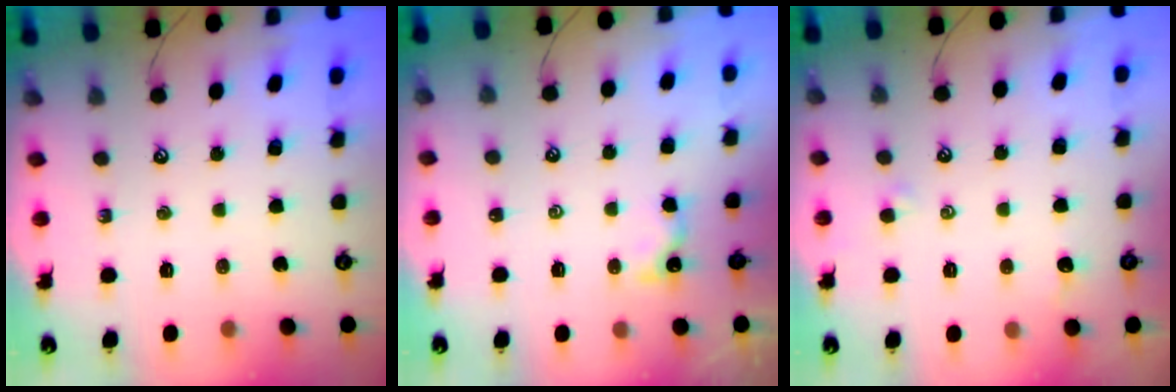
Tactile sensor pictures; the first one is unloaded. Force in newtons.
{"total": 0.5, "press": 0.4, "slide": 0.3}
{"total": 1.0, "press": 0.8, "slide": 0.5}